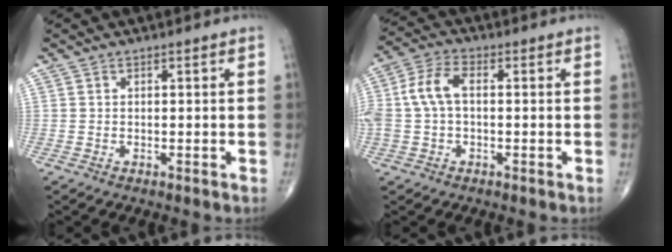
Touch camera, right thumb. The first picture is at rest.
{"total": 8.2, "force": [0.4, 4.8, 6.6], "torque": [-0.154, 0.028, 0.004]}